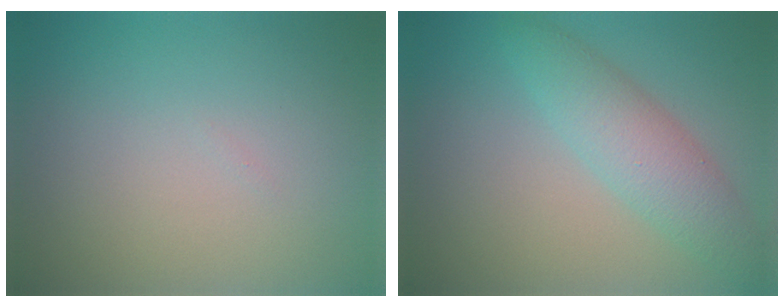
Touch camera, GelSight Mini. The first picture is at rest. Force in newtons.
{"total": 4.4, "press": 4.4, "slide": 0.1}